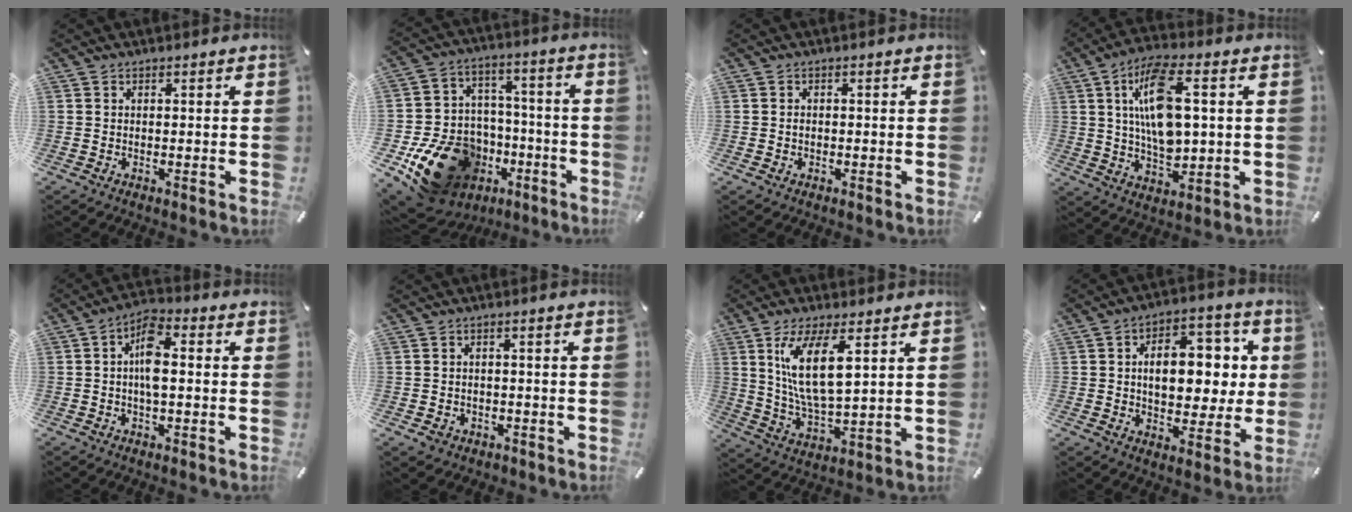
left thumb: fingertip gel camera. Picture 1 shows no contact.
{"total": 22.0, "force": [-9.0, 16.7, 11.2], "torque": [-0.169, 0.042, -0.113]}
{"total": 1.3, "force": [-0.3, 1.0, 0.9], "torque": [-0.018, 0.004, -0.007]}
{"total": 14.8, "force": [2.8, 7.1, 12.7], "torque": [-0.251, 0.002, 0.045]}
{"total": 7.1, "force": [-0.2, 3.1, 6.4], "torque": [-0.115, 0.013, -0.006]}
{"total": 3.0, "force": [-1.3, 2.5, 0.9], "torque": [-0.014, 0.006, -0.025]}
{"total": 12.8, "force": [5.2, 4.5, 10.7], "torque": [-0.212, -0.015, 0.088]}
{"total": 14.5, "force": [1.8, 9.7, 10.7], "torque": [-0.144, 0.002, 0.031]}